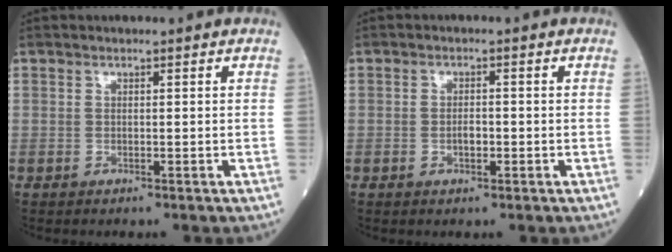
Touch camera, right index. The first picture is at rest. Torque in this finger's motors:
{"motor_torque": [-0.06, -0.03, 0.12, 0.03]}